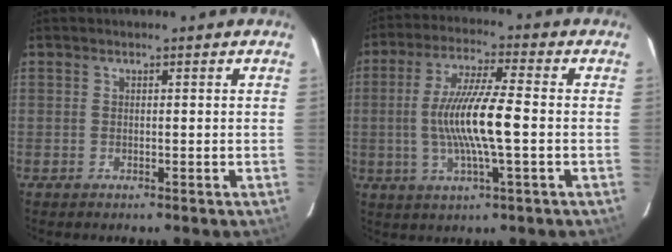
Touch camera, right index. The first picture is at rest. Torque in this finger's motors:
{"motor_torque": [1.99, -0.15, 1.05, 0.21]}